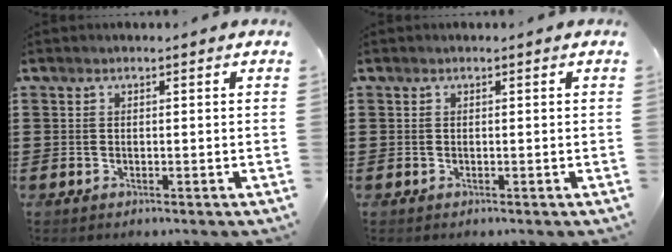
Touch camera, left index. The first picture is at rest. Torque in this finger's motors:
{"motor_torque": [0.00, 0.00, 0.00, 0.00]}